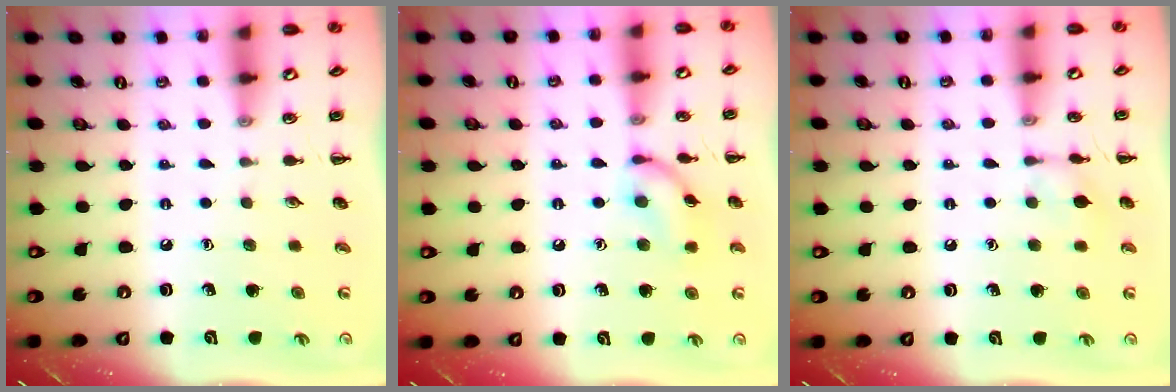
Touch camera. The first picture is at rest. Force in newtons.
{"total": 9.9, "press": 9.9, "slide": 0.5}
{"total": 5.9, "press": 5.8, "slide": 1.2}